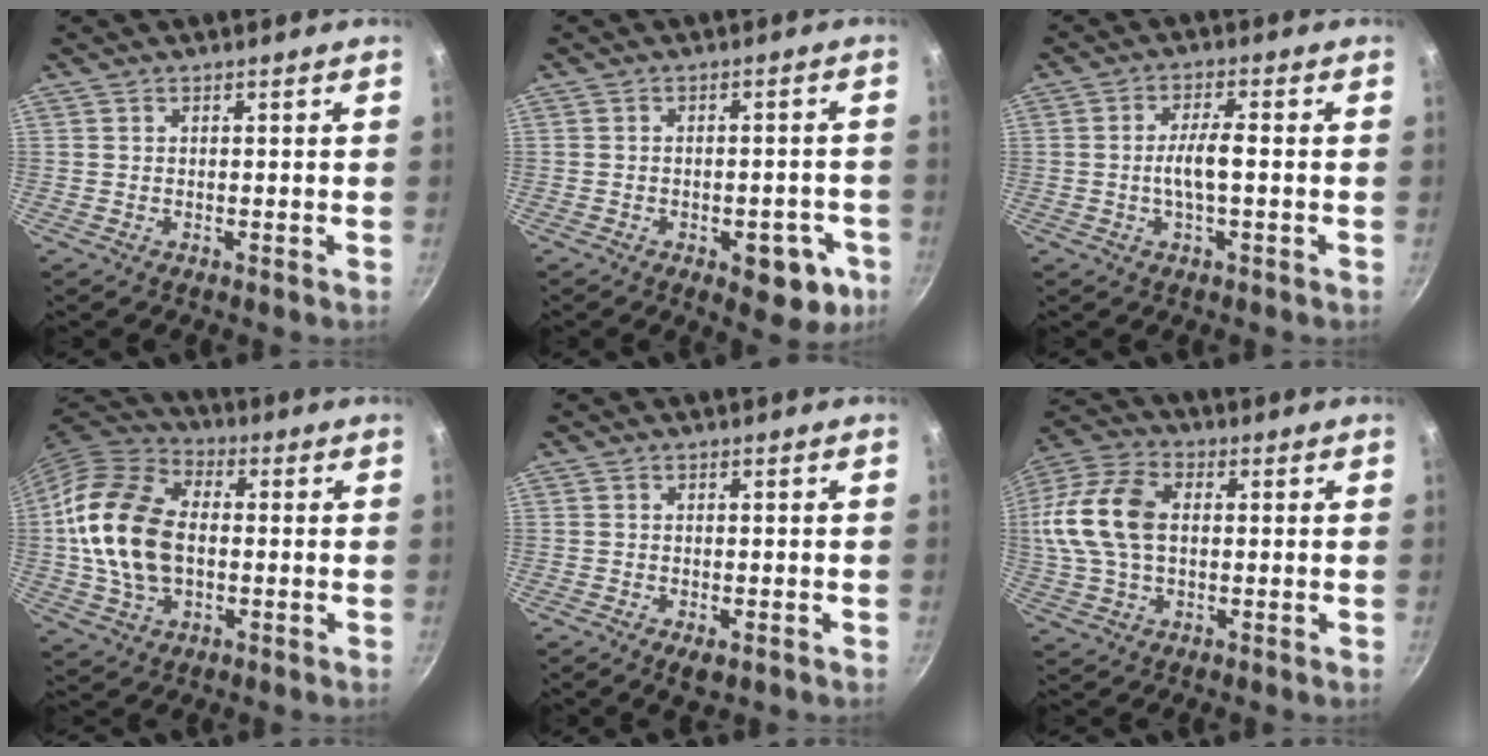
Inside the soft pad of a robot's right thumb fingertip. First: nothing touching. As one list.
[{"total": 9.3, "force": [-3.7, 4.8, 7.1], "torque": [-0.049, 0.018, -0.041]}, {"total": 5.3, "force": [-0.7, 1.3, 5.1], "torque": [-0.099, 0.015, -0.015]}, {"total": 17.7, "force": [-0.1, 11.7, 13.3], "torque": [-0.239, 0.023, -0.013]}, {"total": 2.8, "force": [-1.3, 1.4, 2.1], "torque": [-0.032, -0.003, -0.018]}, {"total": 16.0, "force": [1.3, 10.3, 12.1], "torque": [-0.238, 0.026, 0.011]}]